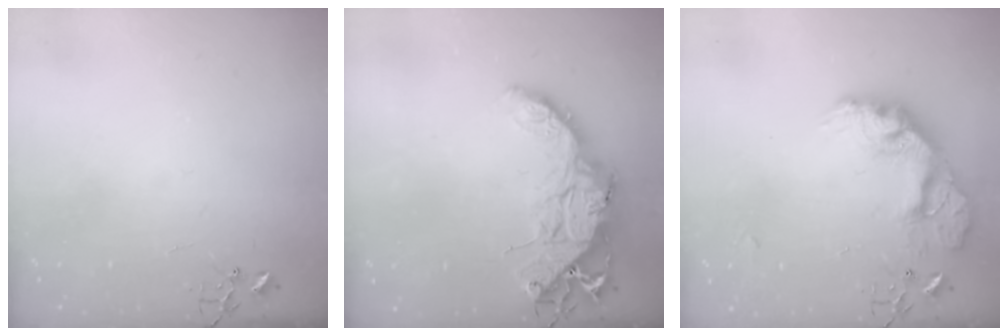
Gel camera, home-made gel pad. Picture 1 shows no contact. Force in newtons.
{"total": 18.5, "press": 18.5, "slide": 1.3}
{"total": 18.8, "press": 18.7, "slide": 1.6}